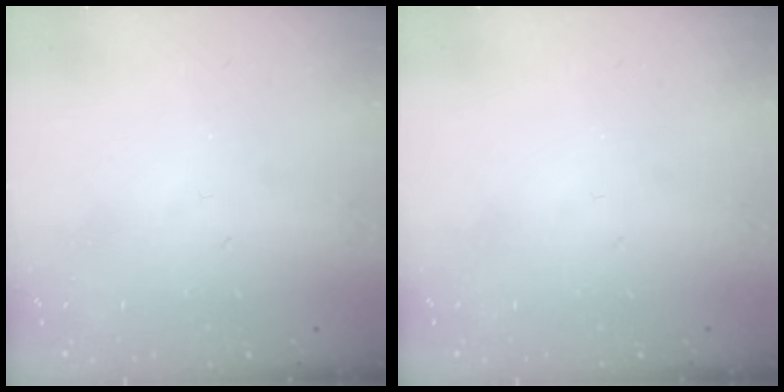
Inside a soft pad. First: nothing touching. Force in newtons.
{"total": 0.0}